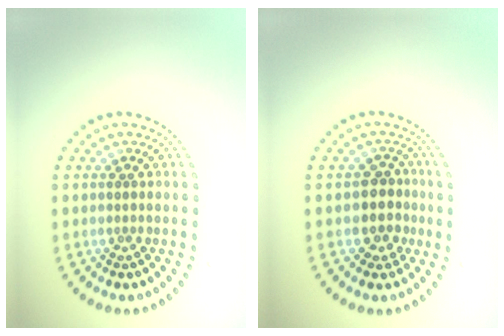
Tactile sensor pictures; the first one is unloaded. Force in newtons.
{"total": 2.6, "press": 2.2, "slide": 1.4}